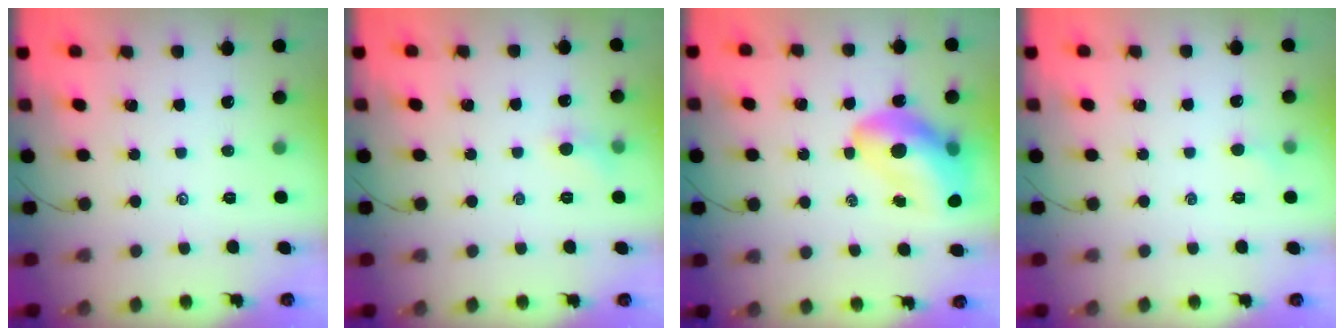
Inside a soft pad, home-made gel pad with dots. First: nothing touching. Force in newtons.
{"total": 4.3, "press": 4.0, "slide": 1.4}
{"total": 14.5, "press": 14.0, "slide": 3.8}
{"total": 3.3, "press": 3.1, "slide": 1.1}